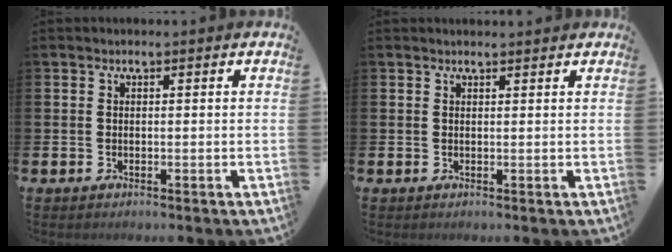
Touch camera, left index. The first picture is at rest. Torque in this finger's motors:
{"motor_torque": [-1.61, -0.53, -1.05, -0.03]}